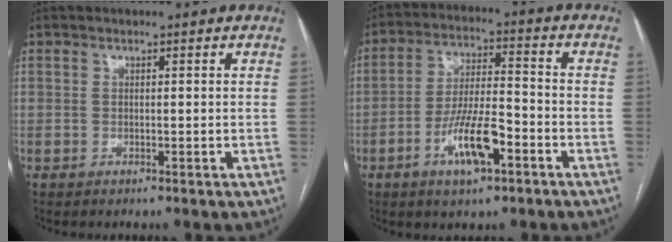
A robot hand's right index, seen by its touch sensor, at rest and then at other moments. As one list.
[{"total": 9.9, "force": [-4.4, 2.6, 8.5], "torque": [-0.165, 0.001, -0.077]}]